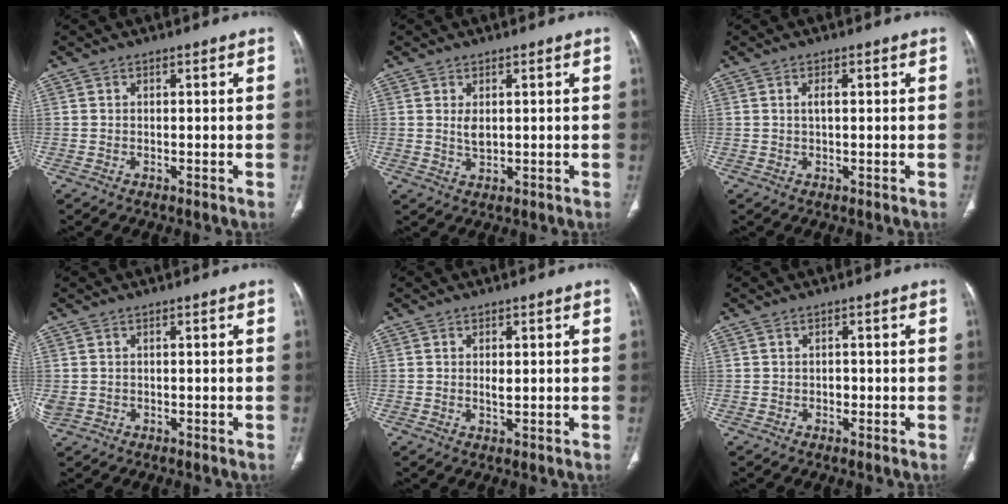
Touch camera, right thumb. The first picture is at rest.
{"total": 2.5, "force": [0.6, 1.3, 2.1], "torque": [-0.036, -0.007, 0.017]}
{"total": 1.9, "force": [0.4, 0.7, 1.7], "torque": [-0.032, 0.005, 0.007]}
{"total": 1.8, "force": [0.0, 1.5, 1.1], "torque": [-0.041, 0.004, 0.005]}
{"total": 1.8, "force": [0.3, 0.8, 1.6], "torque": [-0.025, -0.003, 0.005]}
{"total": 0.9, "force": [-0.2, 0.8, 0.5], "torque": [-0.004, 0.003, -0.005]}